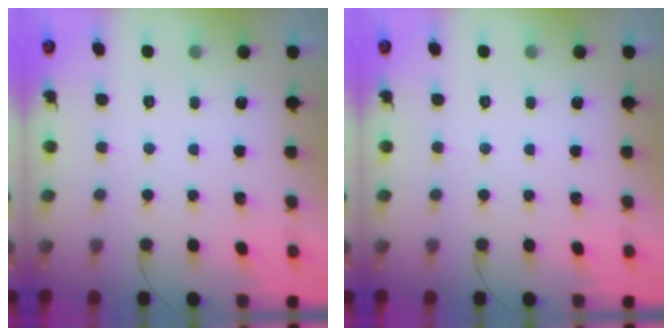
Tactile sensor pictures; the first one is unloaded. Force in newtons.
{"total": 0.0}